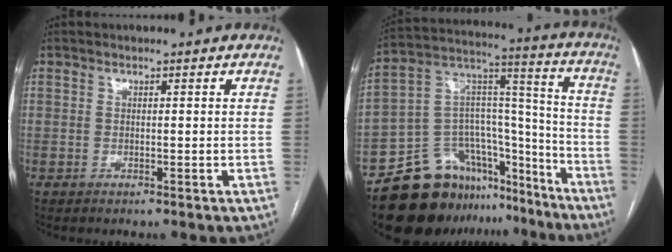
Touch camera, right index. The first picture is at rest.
{"total": 20.5, "force": [-16.2, 10.8, 6.5], "torque": [-0.107, 0.082, -0.254]}